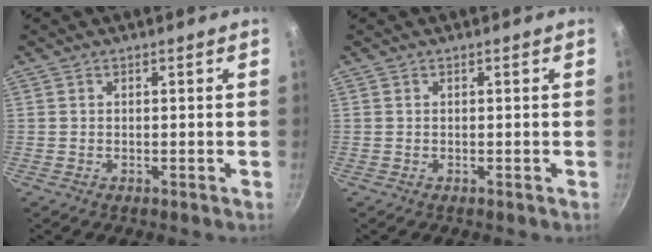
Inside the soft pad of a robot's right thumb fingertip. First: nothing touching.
{"total": 0.0}